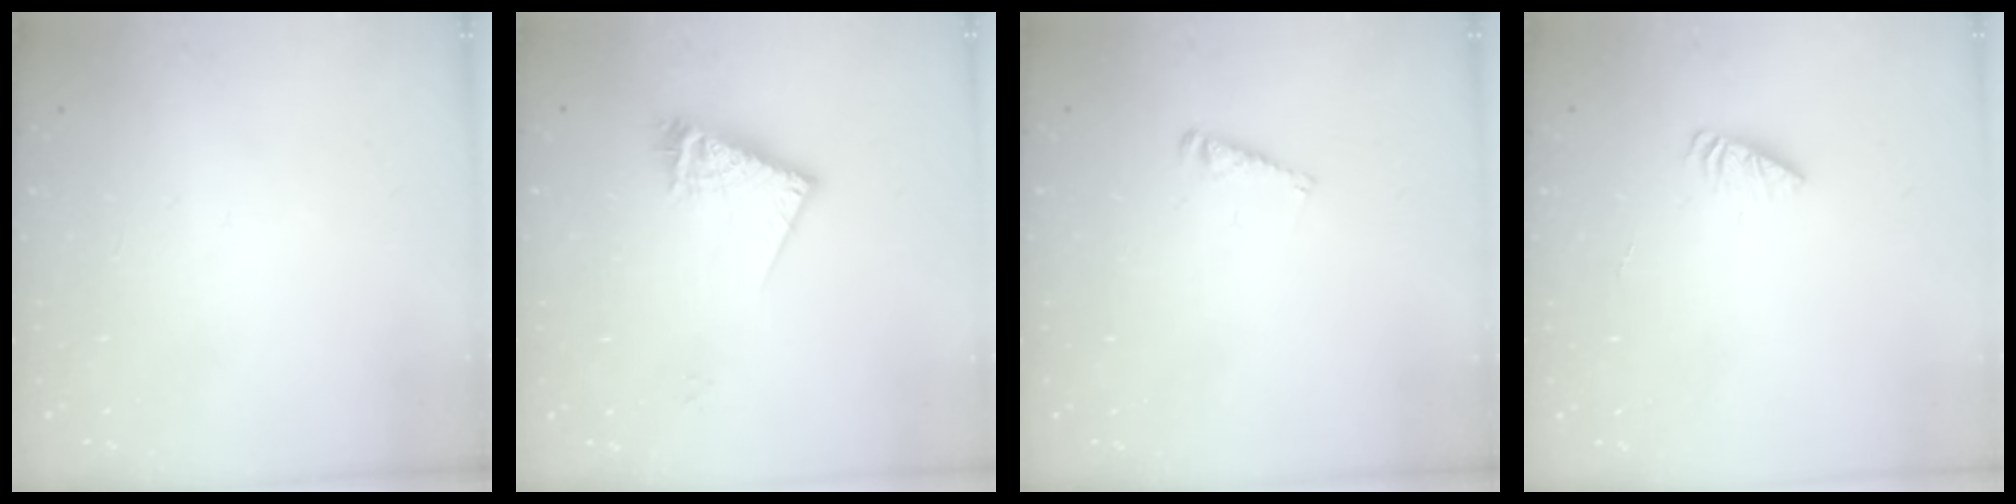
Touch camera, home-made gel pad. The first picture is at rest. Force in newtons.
{"total": 11.0, "press": 10.9, "slide": 0.9}
{"total": 3.5, "press": 3.5, "slide": 0.3}
{"total": 1.8, "press": 1.7, "slide": 0.2}